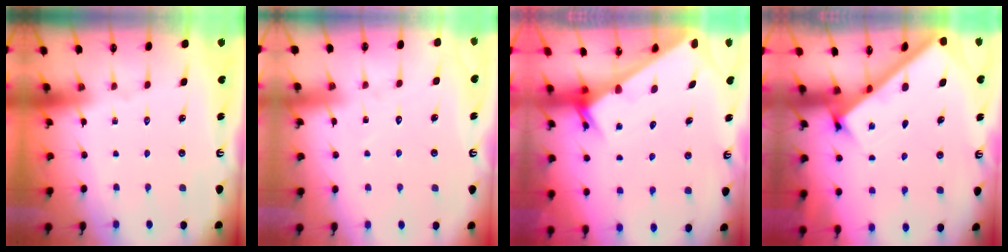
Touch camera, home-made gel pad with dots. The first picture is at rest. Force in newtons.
{"total": 5.9, "press": 5.8, "slide": 0.5}
{"total": 2.1, "press": 2.1, "slide": 0.1}
{"total": 3.9, "press": 3.8, "slide": 0.5}